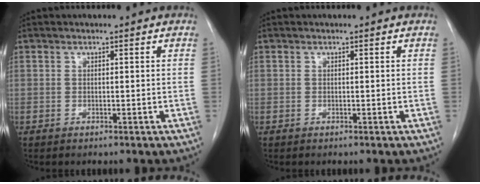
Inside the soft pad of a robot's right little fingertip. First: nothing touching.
{"total": 0.0}